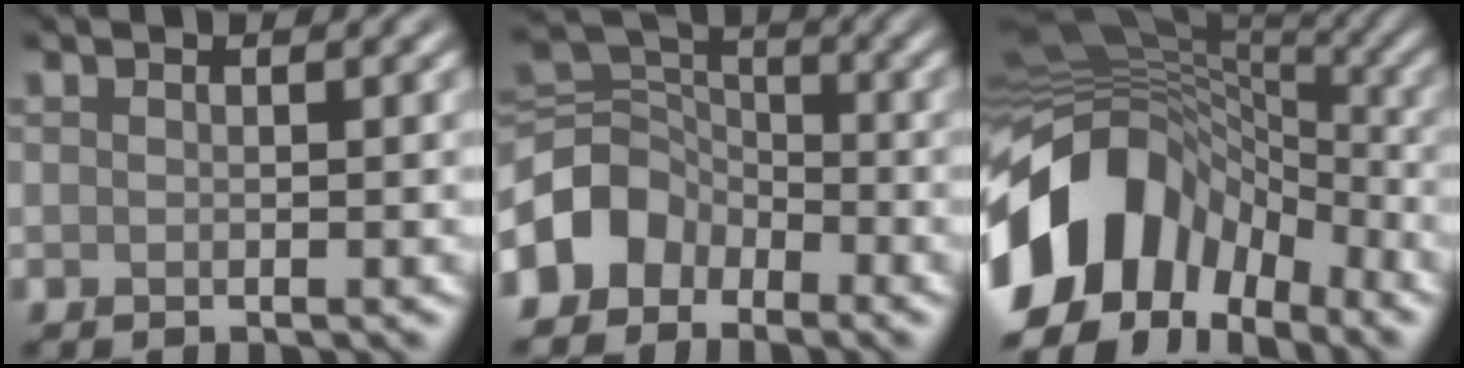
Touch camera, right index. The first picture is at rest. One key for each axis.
{"total": 5.6, "fx": -3.1, "fy": 4.1, "fz": 2.1, "tx": -0.036, "ty": 0.008, "tz": -0.074}
{"total": 13.1, "fx": -5.1, "fy": 9.1, "fz": 8.0, "tx": -0.160, "ty": 0.015, "tz": -0.105}